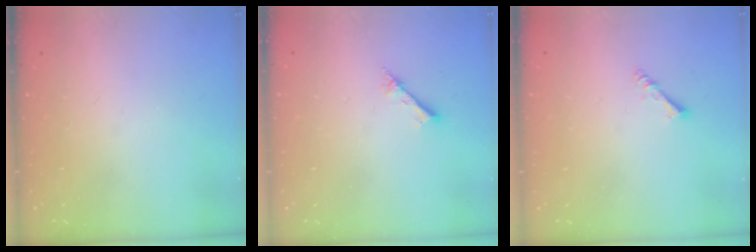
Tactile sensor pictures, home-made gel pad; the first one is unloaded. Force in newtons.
{"total": 2.4, "press": 2.4, "slide": 0.3}
{"total": 1.4, "press": 1.3, "slide": 0.3}